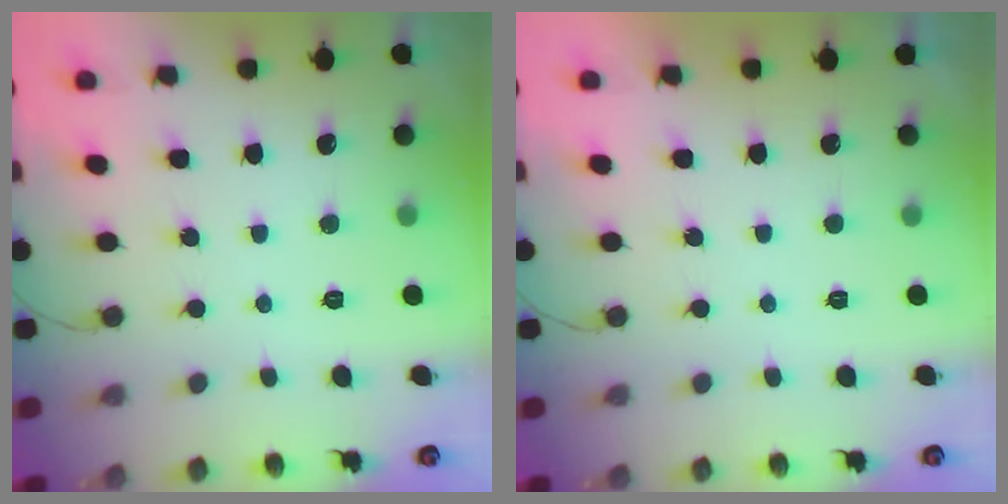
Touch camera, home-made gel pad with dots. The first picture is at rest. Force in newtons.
{"total": 2.1, "press": 2.1, "slide": 0.4}